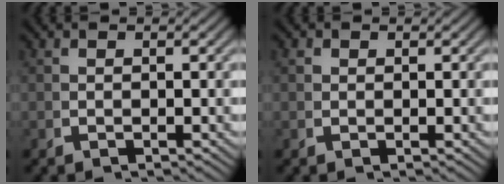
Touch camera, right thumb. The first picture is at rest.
{"total": 1.1, "force": [0.5, 0.9, 0.2], "torque": [-0.009, -0.006, 0.016]}